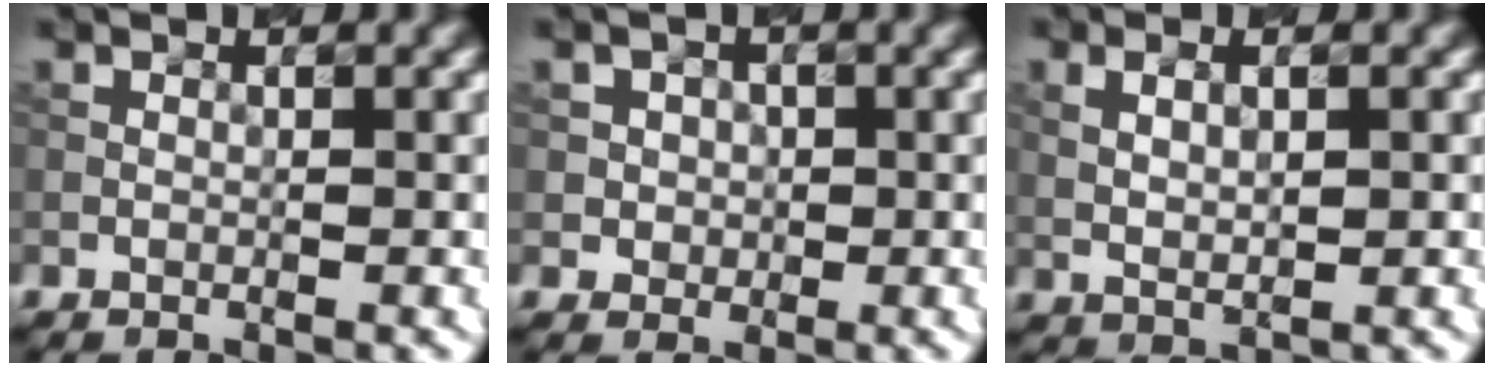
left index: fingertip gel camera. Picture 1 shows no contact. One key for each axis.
{"total": 2.2, "fx": 0.5, "fy": 2.1, "fz": 0.5, "tx": 0.008, "ty": -0.001, "tz": 0.003}
{"total": 2.1, "fx": 0.6, "fy": 1.0, "fz": 1.8, "tx": -0.042, "ty": -0.001, "tz": 0.016}